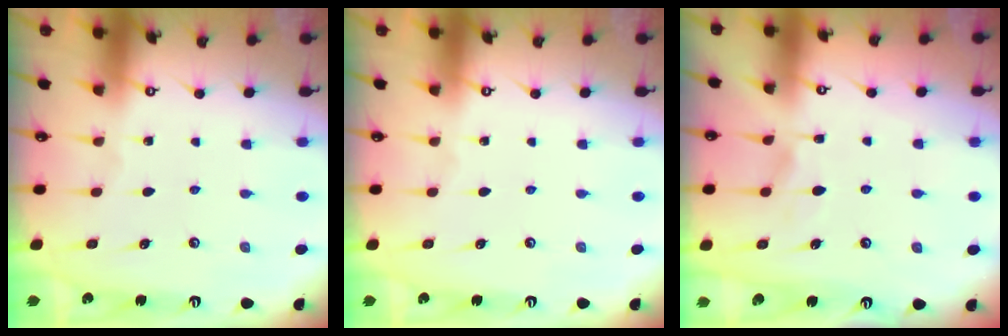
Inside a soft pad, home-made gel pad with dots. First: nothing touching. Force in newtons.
{"total": 0.0}
{"total": 5.6, "press": 5.6, "slide": 0.5}